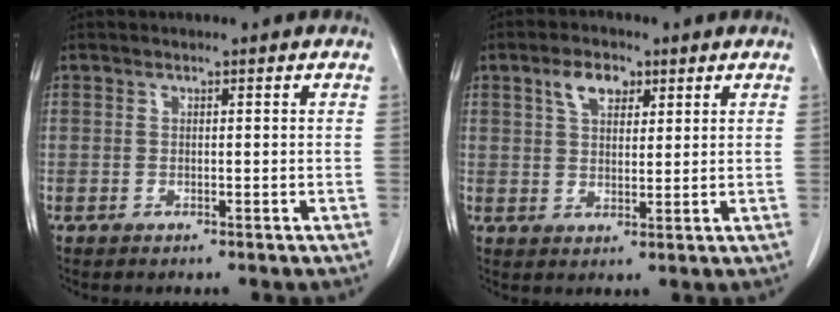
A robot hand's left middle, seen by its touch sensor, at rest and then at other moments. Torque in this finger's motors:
{"motor_torque": [0.38, -0.09, 0.02, 0.01]}